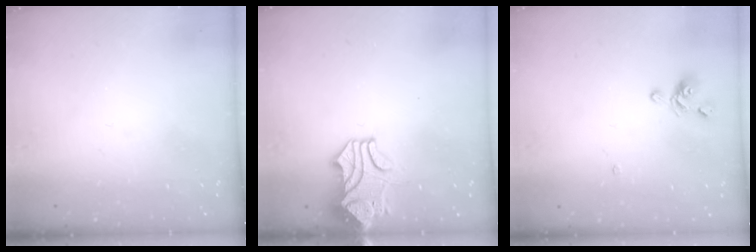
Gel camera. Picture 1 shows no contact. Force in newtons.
{"total": 2.1, "press": 1.9, "slide": 1.0}
{"total": 2.4, "press": 2.3, "slide": 0.7}